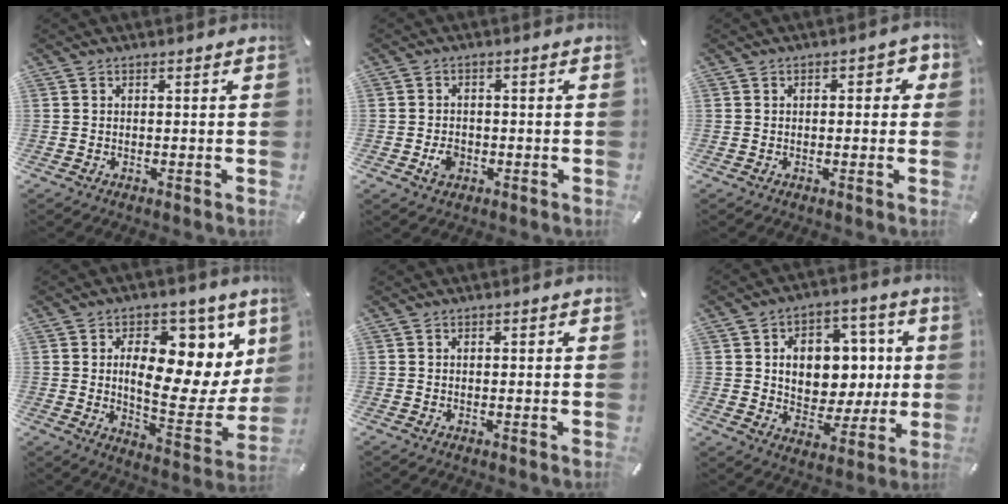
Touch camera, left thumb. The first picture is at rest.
{"total": 3.8, "force": [-1.1, 3.0, 2.0], "torque": [-0.041, 0.004, -0.021]}
{"total": 3.1, "force": [0.0, 1.8, 2.5], "torque": [-0.034, 0.004, -0.006]}
{"total": 17.0, "force": [5.6, 9.5, 13.0], "torque": [-0.159, -0.058, 0.093]}
{"total": 0.6, "force": [-0.1, 0.3, 0.5], "torque": [-0.010, 0.000, -0.002]}
{"total": 11.5, "force": [1.4, 9.7, 6.1], "torque": [-0.082, -0.006, 0.034]}